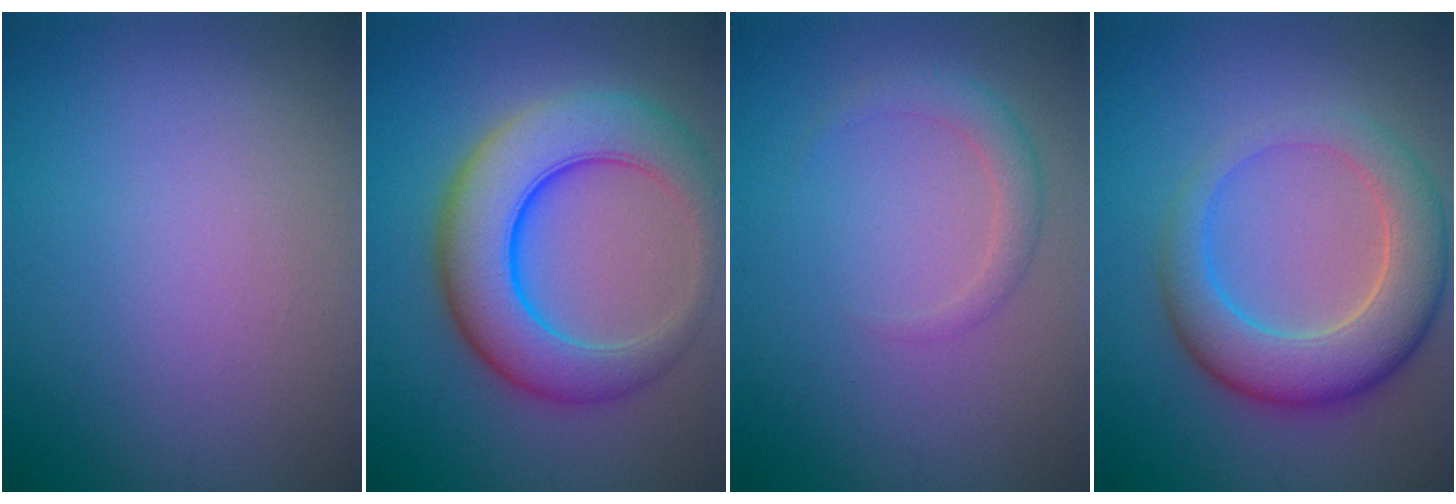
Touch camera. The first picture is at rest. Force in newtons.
{"total": 9.0, "press": 9.0, "slide": 0.3}
{"total": 1.9, "press": 1.9, "slide": 0.2}
{"total": 7.0, "press": 6.9, "slide": 0.7}